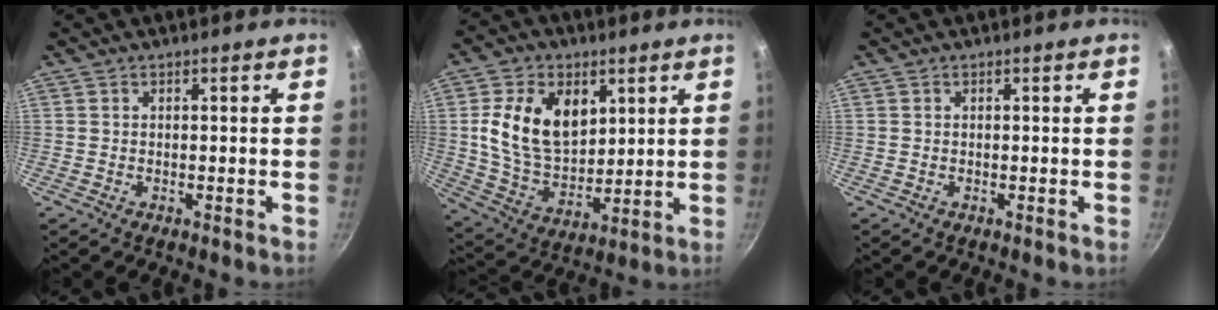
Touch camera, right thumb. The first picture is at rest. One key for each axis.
{"total": 16.1, "fx": 4.5, "fy": 10.9, "fz": 11.0, "tx": -0.171, "ty": -0.023, "tz": 0.088}
{"total": 0.0}